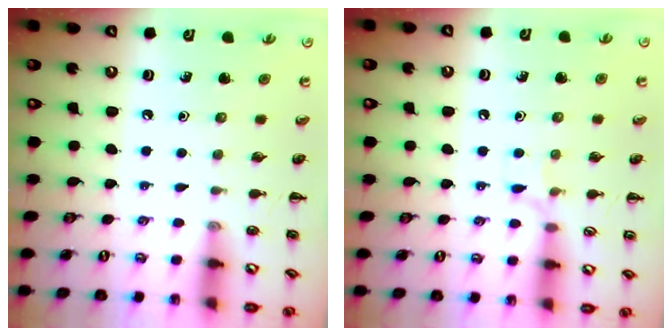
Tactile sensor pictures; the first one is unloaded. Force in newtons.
{"total": 4.8, "press": 4.5, "slide": 1.7}